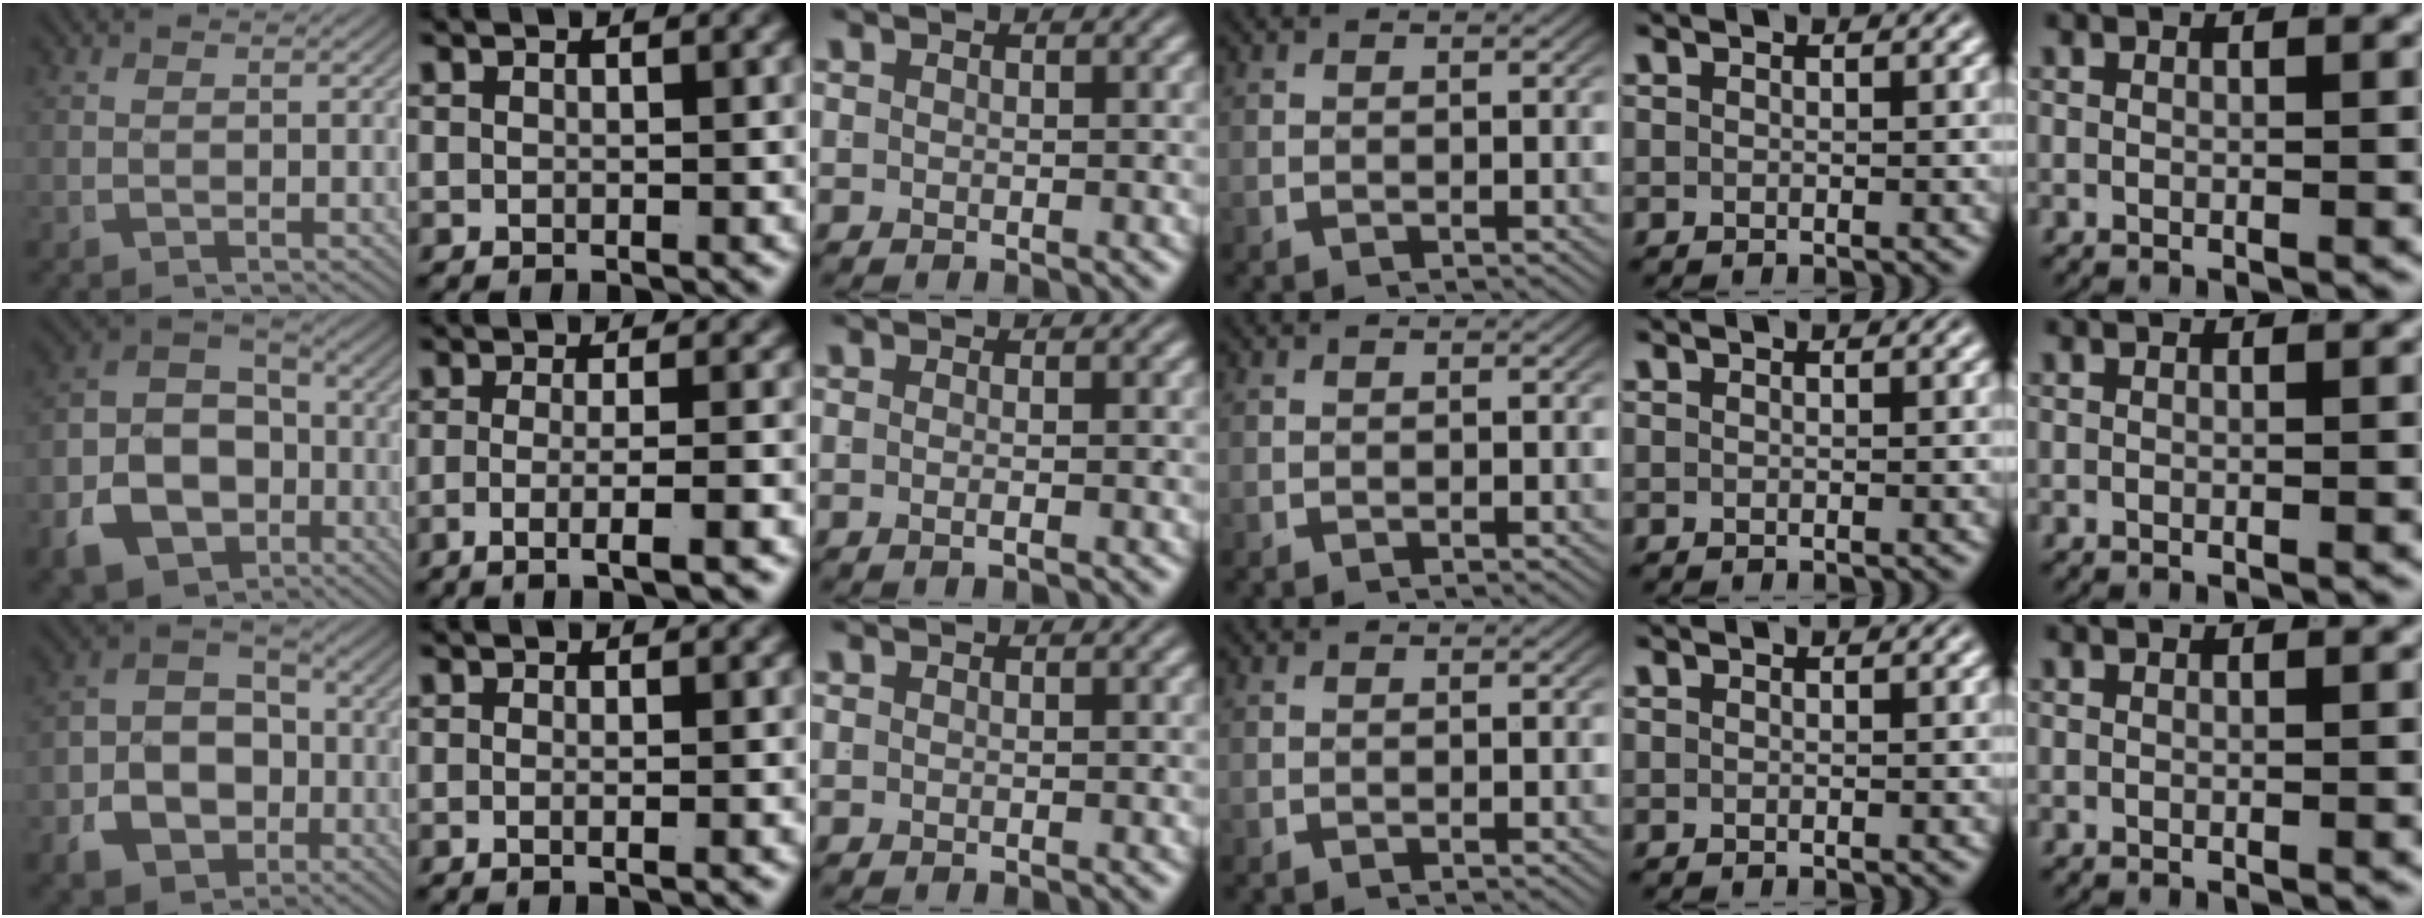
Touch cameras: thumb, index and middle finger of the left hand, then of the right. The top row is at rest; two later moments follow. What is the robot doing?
{"motion": "lift_and_place", "object": "shorts"}